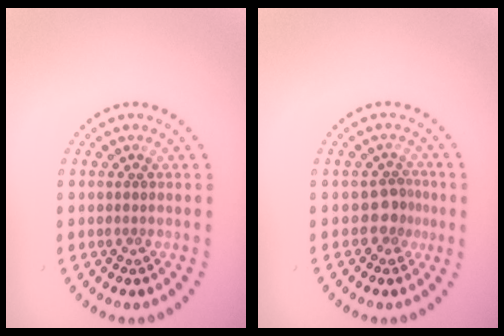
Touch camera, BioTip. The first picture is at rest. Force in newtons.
{"total": 2.0, "press": 1.6, "slide": 1.2}